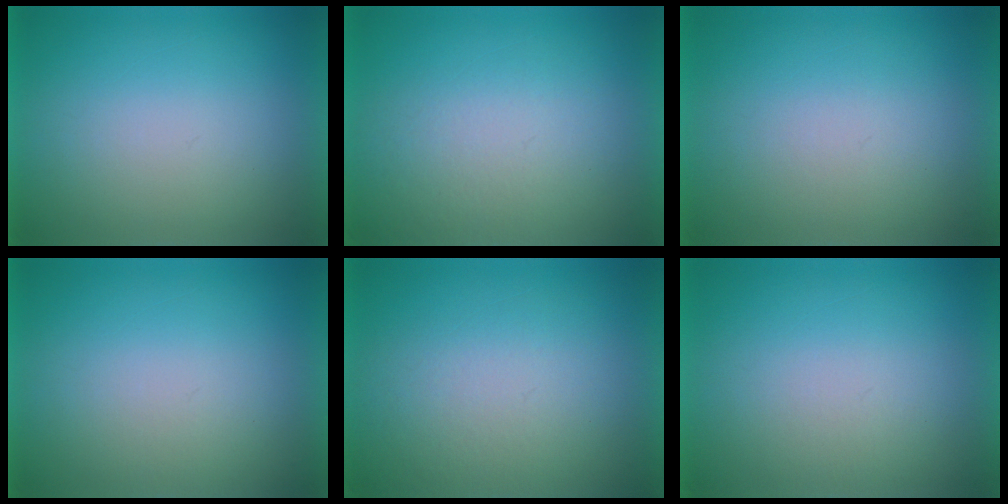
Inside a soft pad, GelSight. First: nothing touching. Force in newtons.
{"total": 4.5}
{"total": 1.2}
{"total": 1.1}
{"total": 4.7}
{"total": 1.0}